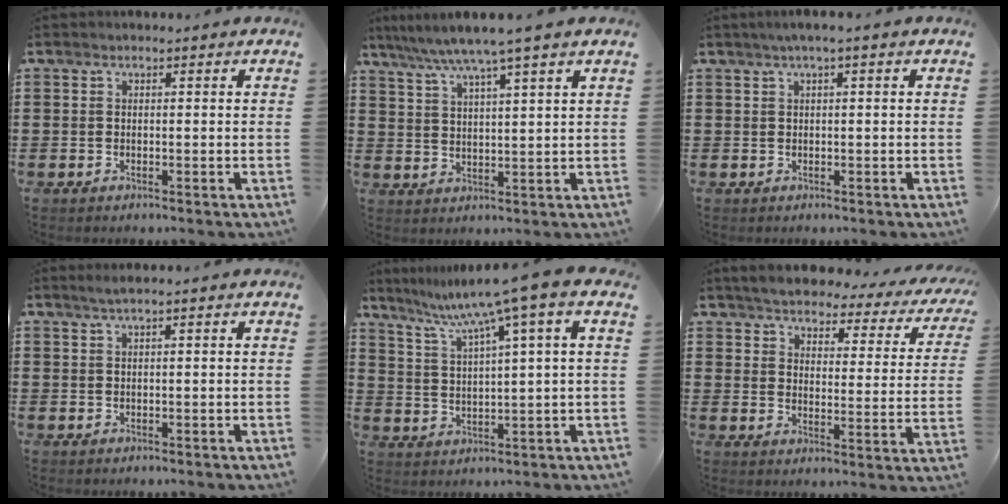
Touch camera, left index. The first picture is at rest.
{"total": 6.0, "force": [4.8, -0.8, 3.5], "torque": [-0.082, -0.020, 0.080]}
{"total": 1.4, "force": [0.3, 0.0, 1.4], "torque": [-0.024, -0.002, 0.006]}
{"total": 1.2, "force": [0.6, -0.1, 1.1], "torque": [-0.019, -0.001, 0.011]}
{"total": 8.3, "force": [5.5, -1.0, 6.1], "torque": [-0.137, -0.032, 0.086]}
{"total": 4.1, "force": [3.9, 0.5, 1.1], "torque": [-0.046, -0.028, 0.062]}